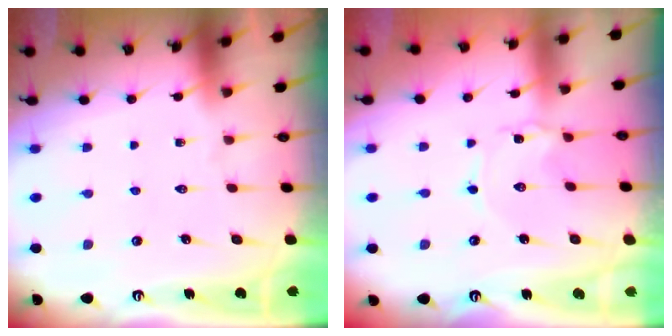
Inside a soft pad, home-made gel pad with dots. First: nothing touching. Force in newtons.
{"total": 0.9, "press": 0.9, "slide": 0.1}